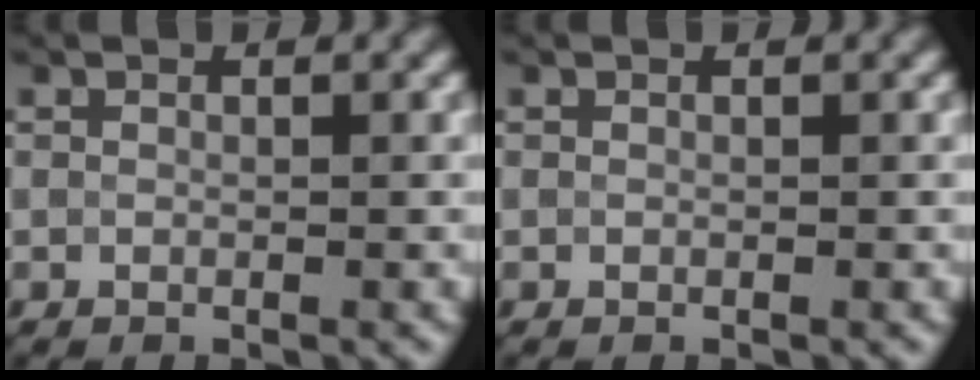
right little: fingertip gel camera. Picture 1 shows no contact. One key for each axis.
{"total": 0.0}